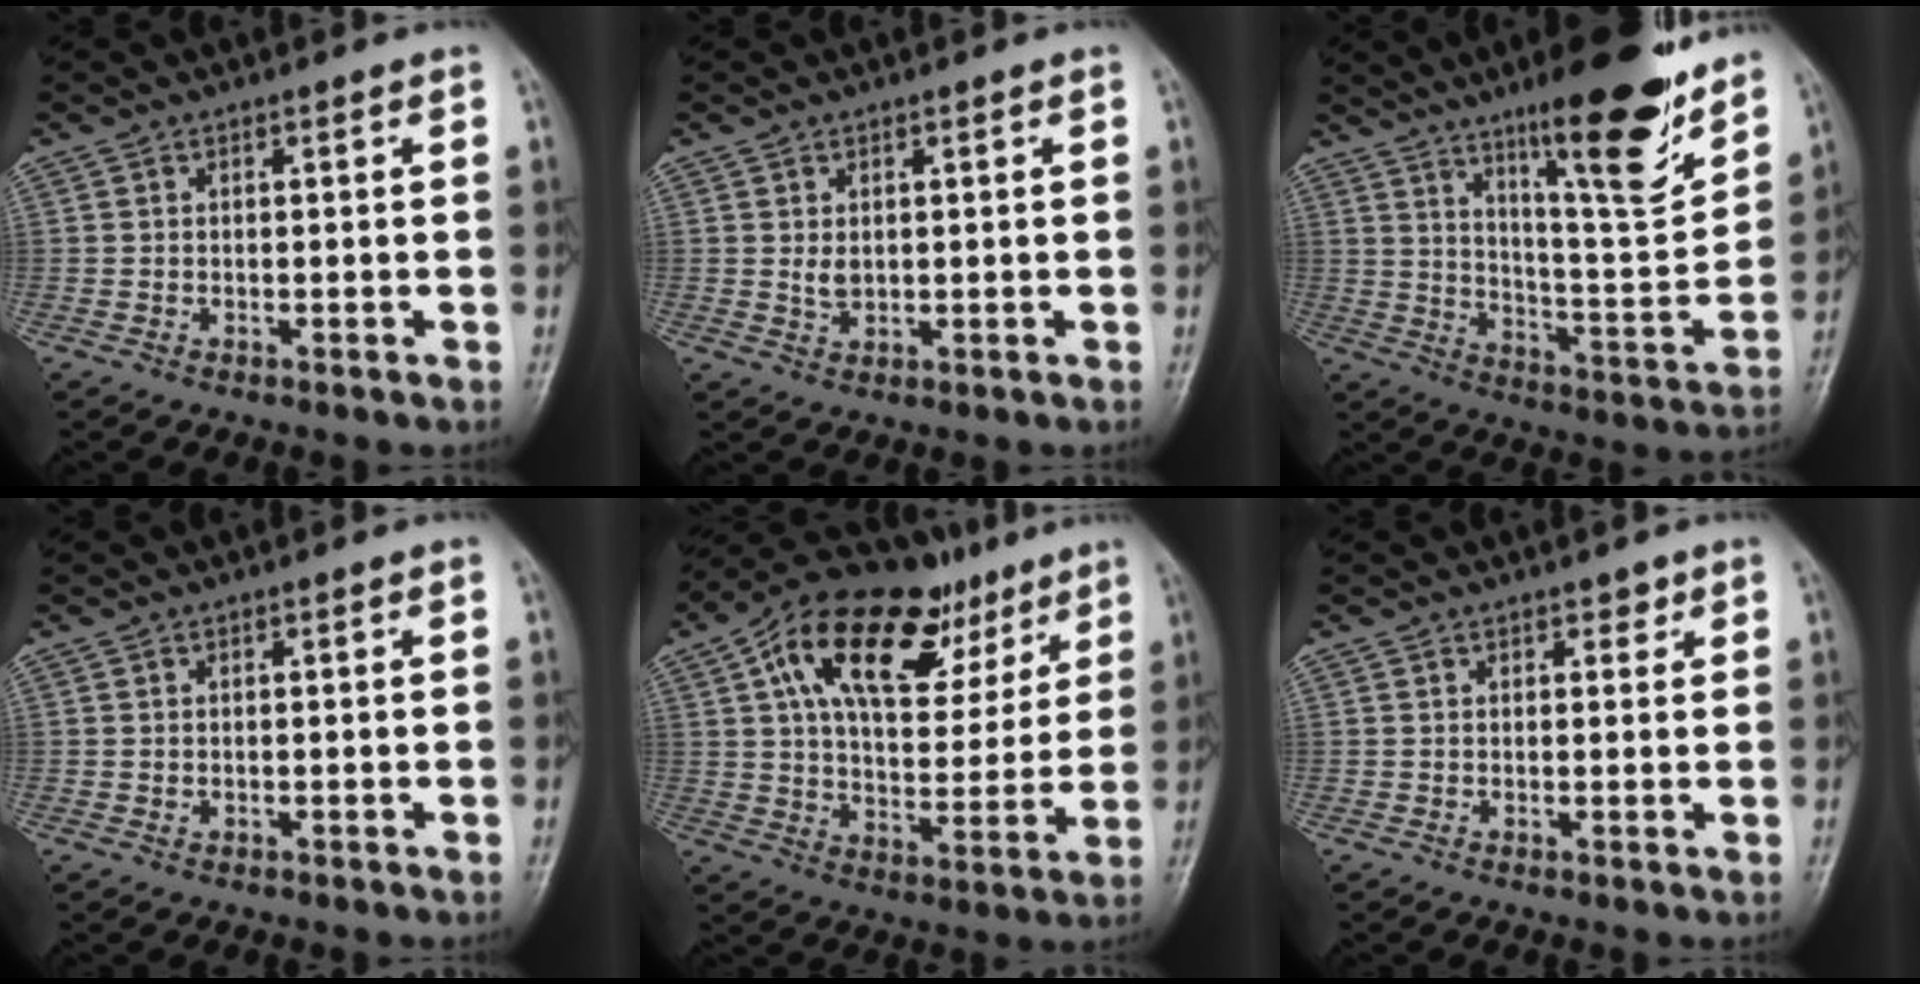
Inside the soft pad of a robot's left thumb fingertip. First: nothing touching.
{"total": 2.4, "force": [0.5, 1.7, 1.7], "torque": [-0.024, -0.006, 0.013]}
{"total": 18.5, "force": [12.4, 3.6, 13.2], "torque": [-0.169, -0.080, 0.201]}
{"total": 0.6, "force": [0.1, 0.5, 0.3], "torque": [-0.005, -0.001, 0.002]}
{"total": 23.7, "force": [11.7, 12.6, 16.2], "torque": [-0.225, -0.002, 0.190]}
{"total": 1.7, "force": [1.2, 1.1, 0.7], "torque": [0.007, -0.005, 0.012]}